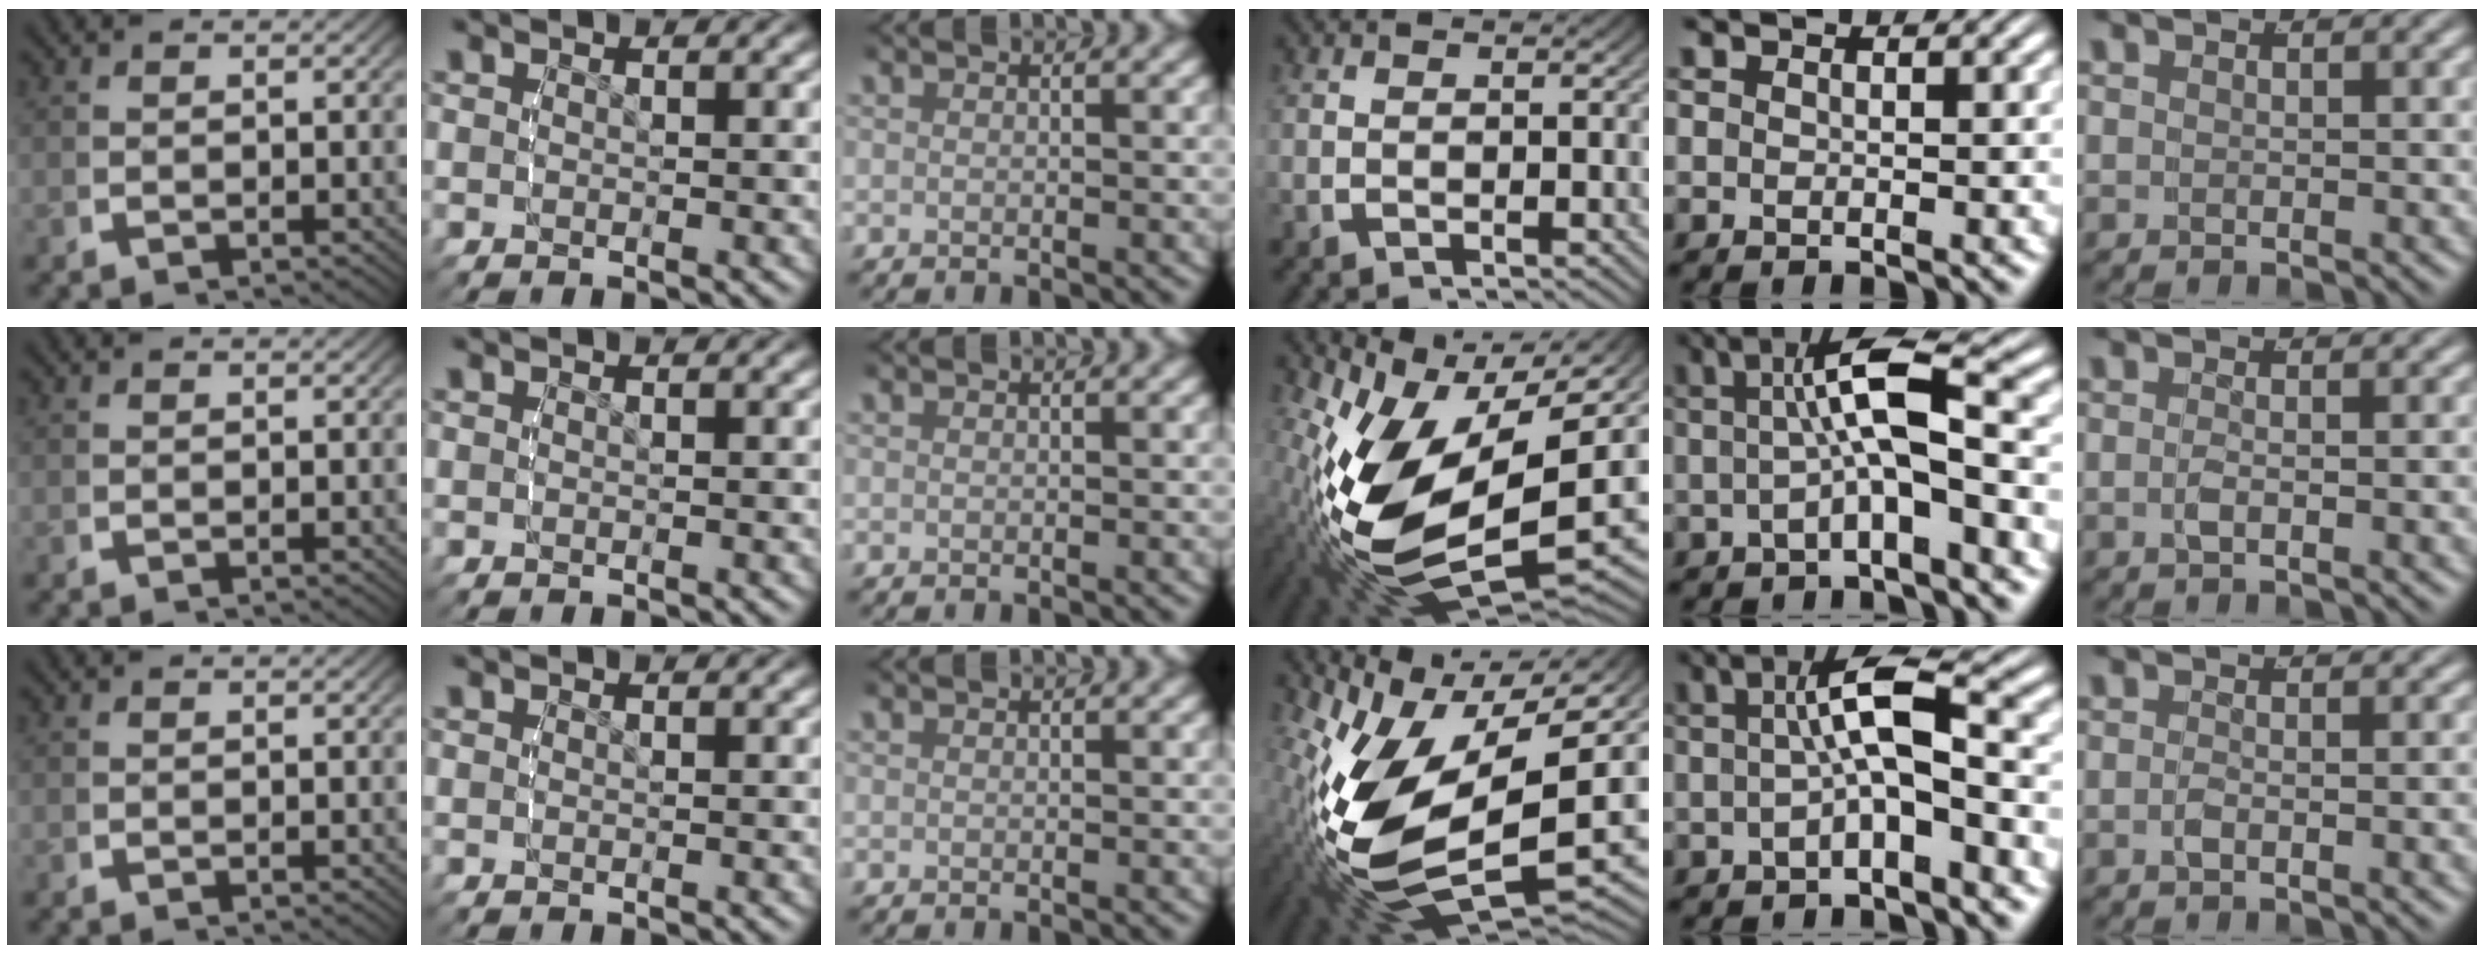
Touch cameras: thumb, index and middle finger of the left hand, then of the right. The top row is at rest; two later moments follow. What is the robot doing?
{"motion": "lift_and_place", "object": "button"}